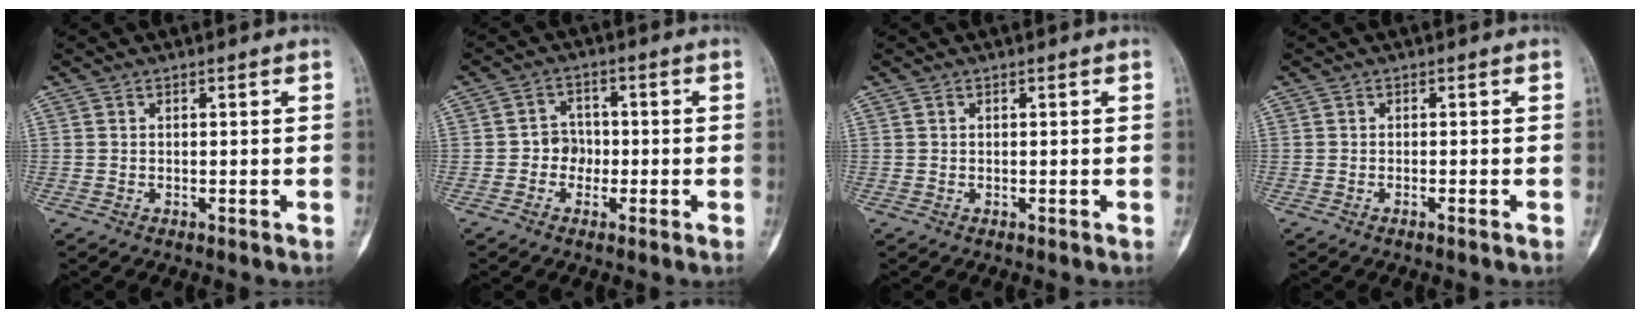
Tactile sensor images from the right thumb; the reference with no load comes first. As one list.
[{"total": 4.0, "force": [-1.0, 3.5, 1.6], "torque": [0.005, 0.014, -0.027]}, {"total": 0.0}, {"total": 0.8, "force": [-0.6, 0.0, 0.5], "torque": [-0.012, 0.003, -0.008]}]